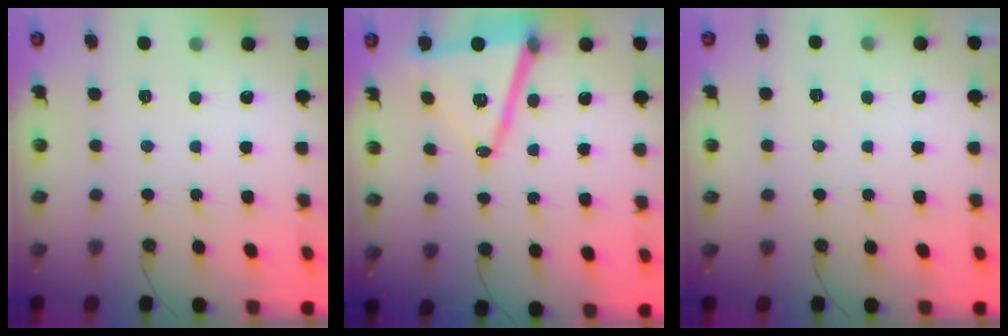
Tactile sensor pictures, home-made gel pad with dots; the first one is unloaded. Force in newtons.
{"total": 13.8, "press": 13.2, "slide": 4.0}
{"total": 2.4, "press": 1.7, "slide": 1.7}